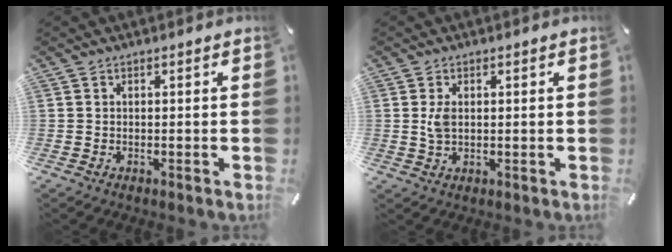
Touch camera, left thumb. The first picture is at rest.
{"total": 3.3, "force": [0.6, 2.1, 2.6], "torque": [-0.054, -0.001, 0.006]}